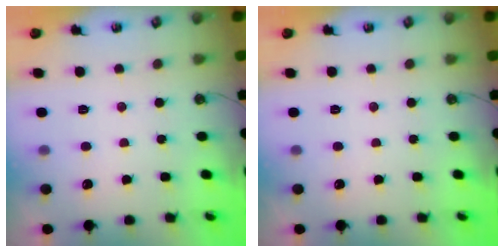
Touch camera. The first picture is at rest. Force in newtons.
{"total": 0.0}